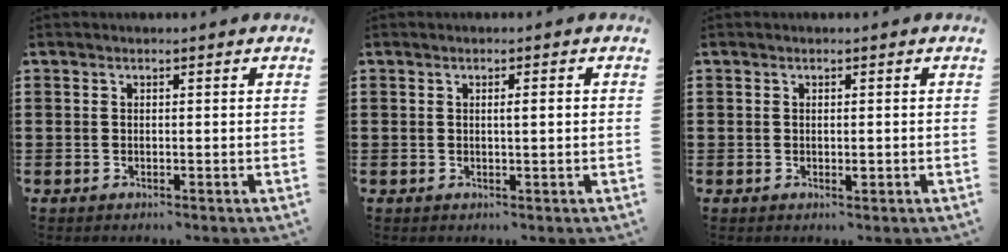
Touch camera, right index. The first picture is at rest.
{"total": 1.4, "force": [0.1, 0.1, 1.4], "torque": [-0.026, 0.001, 0.001]}
{"total": 1.0, "force": [-0.2, 0.3, 0.9], "torque": [-0.017, -0.004, -0.002]}